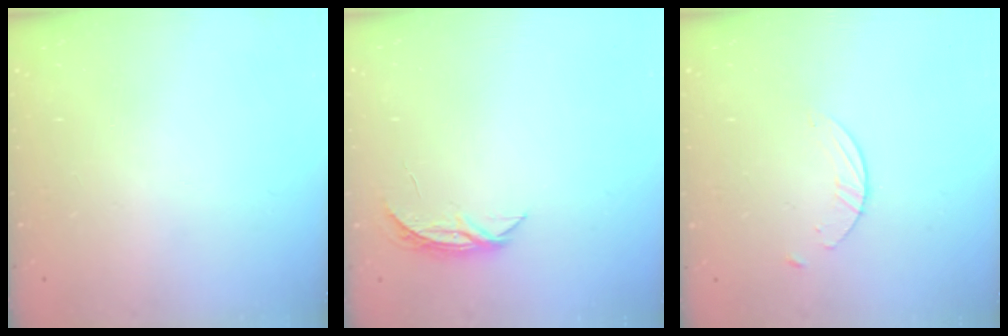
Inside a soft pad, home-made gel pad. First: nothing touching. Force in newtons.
{"total": 4.8, "press": 4.7, "slide": 0.5}
{"total": 2.7, "press": 2.6, "slide": 0.3}